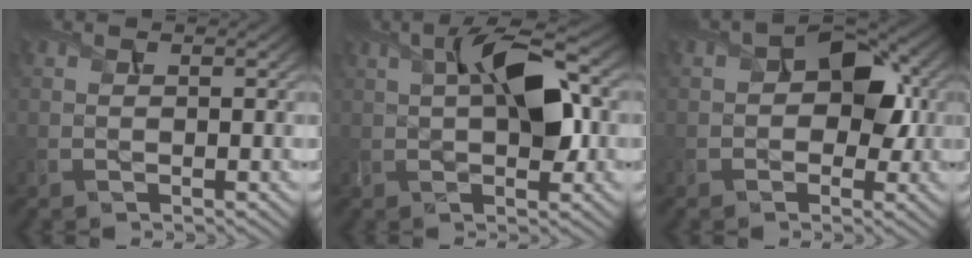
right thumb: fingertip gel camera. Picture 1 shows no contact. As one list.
[{"total": 9.0, "force": [1.1, 3.5, 8.2], "torque": [-0.140, 0.019, 0.009]}, {"total": 6.2, "force": [0.3, 4.2, 4.5], "torque": [-0.053, 0.003, -0.002]}]